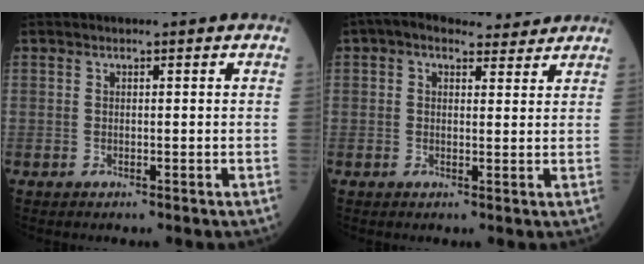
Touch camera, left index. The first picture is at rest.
{"total": 6.1, "force": [4.9, 2.8, 2.3], "torque": [-0.036, 0.030, 0.071]}